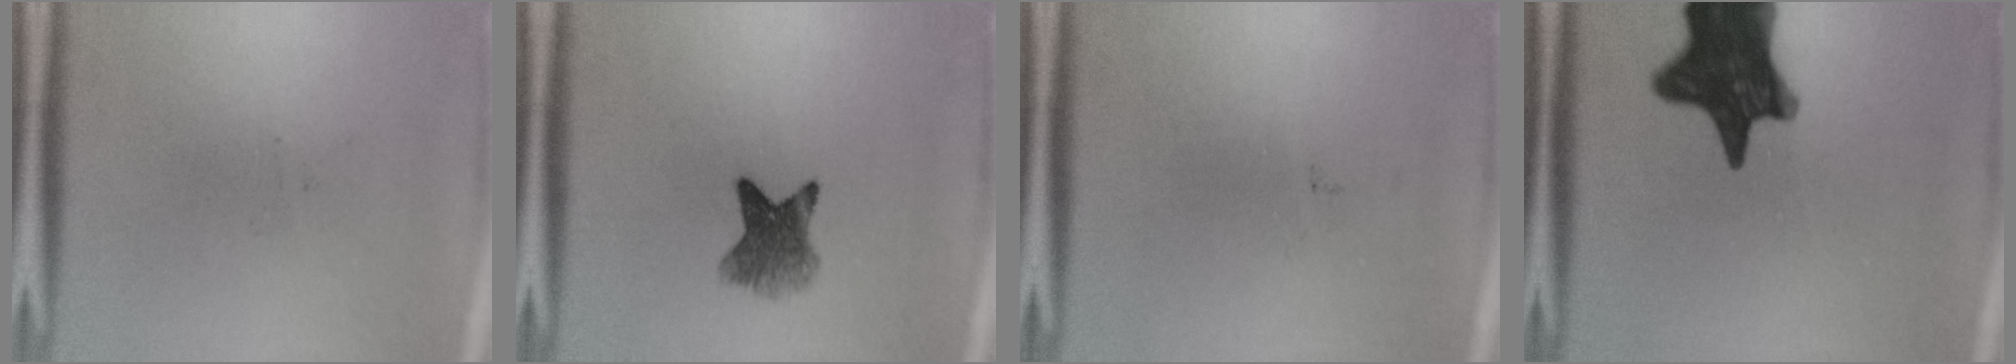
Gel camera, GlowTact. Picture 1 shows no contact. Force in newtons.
{"total": 5.7}
{"total": 0.0}
{"total": 16.5}